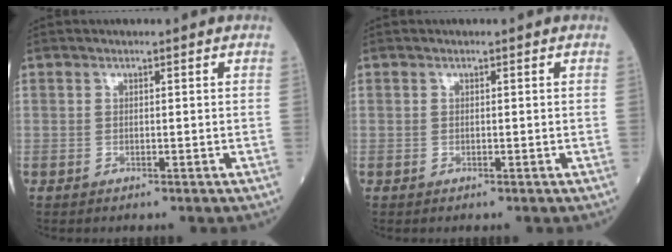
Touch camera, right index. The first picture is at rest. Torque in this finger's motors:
{"motor_torque": [0.06, -0.20, 0.04, -0.01]}